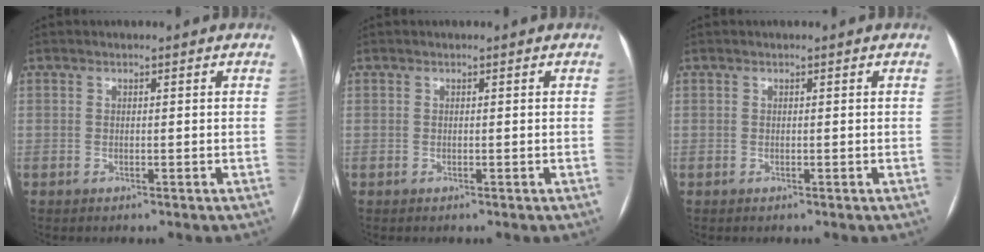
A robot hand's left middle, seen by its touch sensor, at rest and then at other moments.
{"total": 0.0}
{"total": 0.0}